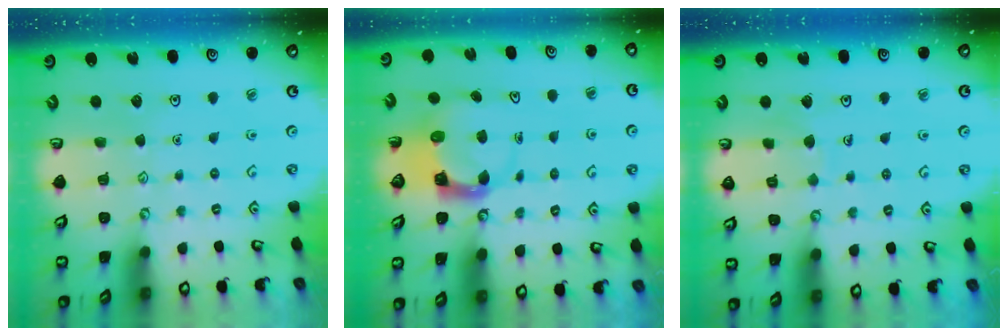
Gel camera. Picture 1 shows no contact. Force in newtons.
{"total": 3.8, "press": 3.7, "slide": 0.5}
{"total": 5.4, "press": 5.4, "slide": 0.3}